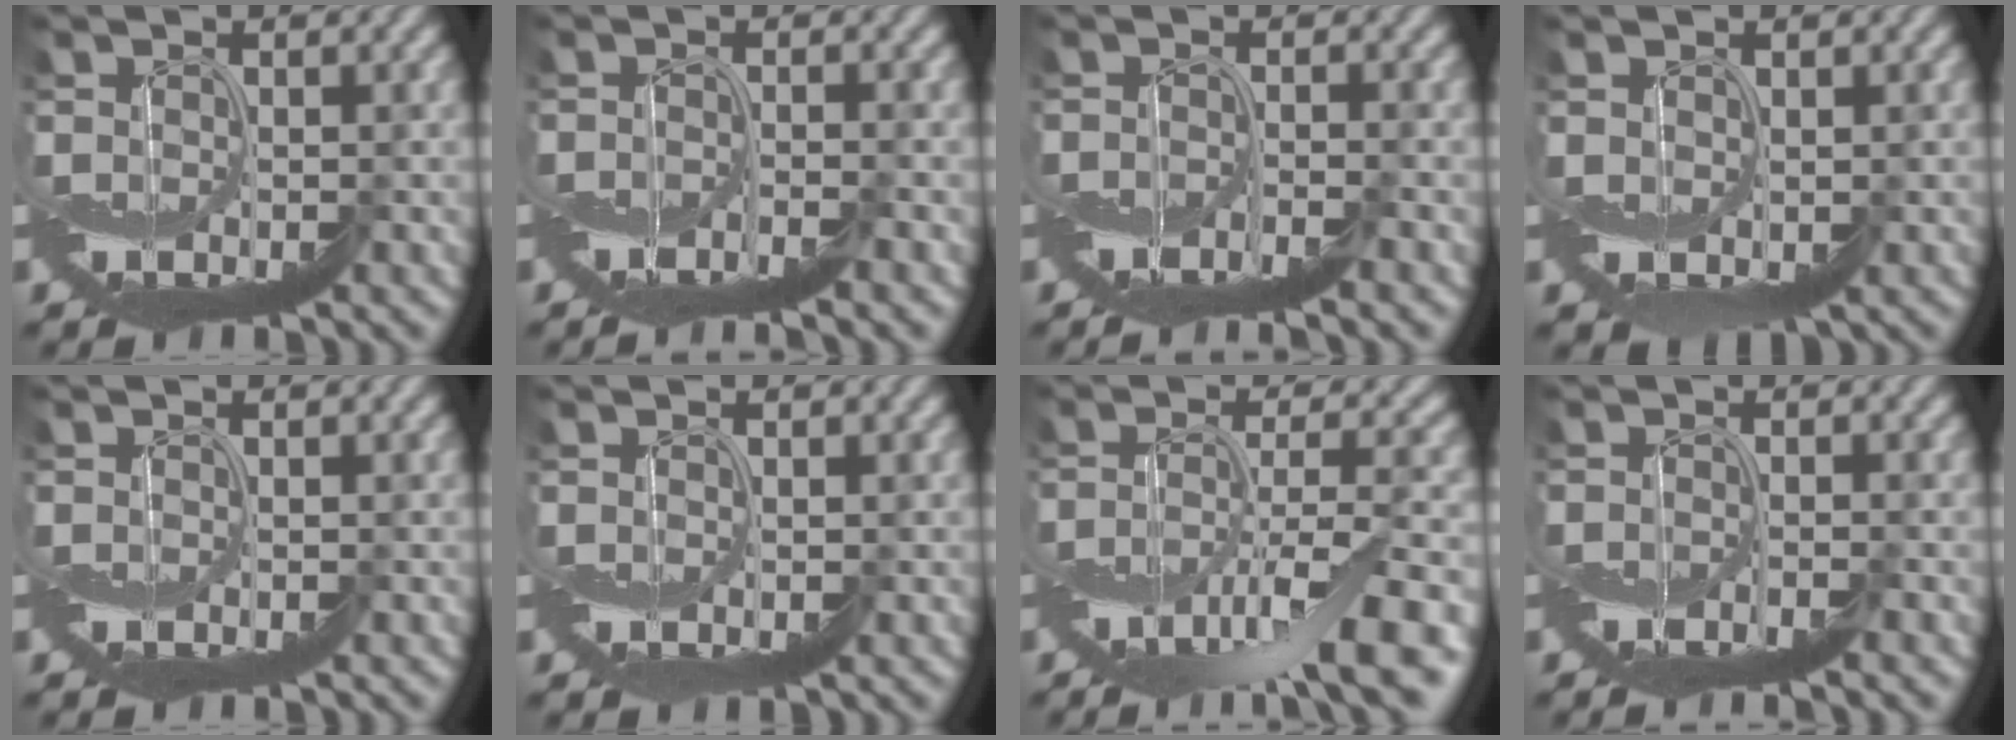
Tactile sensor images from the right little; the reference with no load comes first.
{"total": 2.9, "force": [-2.2, 0.1, 1.9], "torque": [-0.029, -0.003, -0.041]}
{"total": 3.3, "force": [-2.5, 0.2, 2.2], "torque": [-0.032, -0.003, -0.046]}
{"total": 1.7, "force": [0.4, 1.5, 0.7], "torque": [-0.011, -0.011, 0.019]}
{"total": 0.0}
{"total": 0.7, "force": [0.4, 0.6, 0.3], "torque": [-0.005, -0.004, 0.010]}
{"total": 9.4, "force": [-4.1, 3.0, 7.9], "torque": [-0.134, -0.005, -0.067]}
{"total": 1.5, "force": [-1.2, -0.1, 0.9], "torque": [-0.014, -0.001, -0.021]}